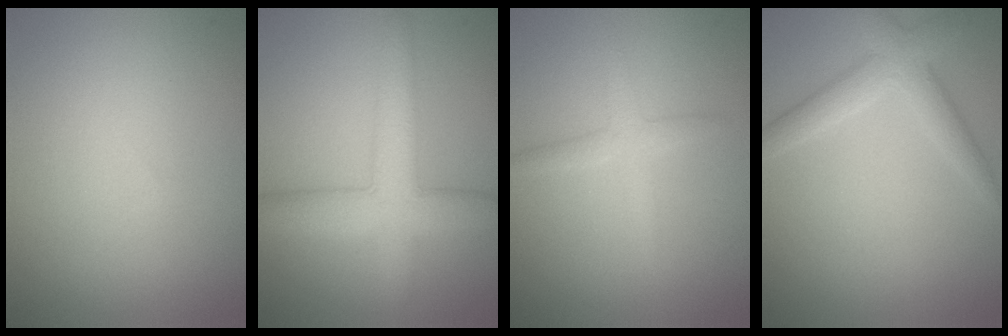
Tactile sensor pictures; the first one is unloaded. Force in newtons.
{"total": 5.4, "press": 5.4, "slide": 0.1}
{"total": 2.0, "press": 2.0, "slide": 0.1}
{"total": 3.3, "press": 3.2, "slide": 0.3}